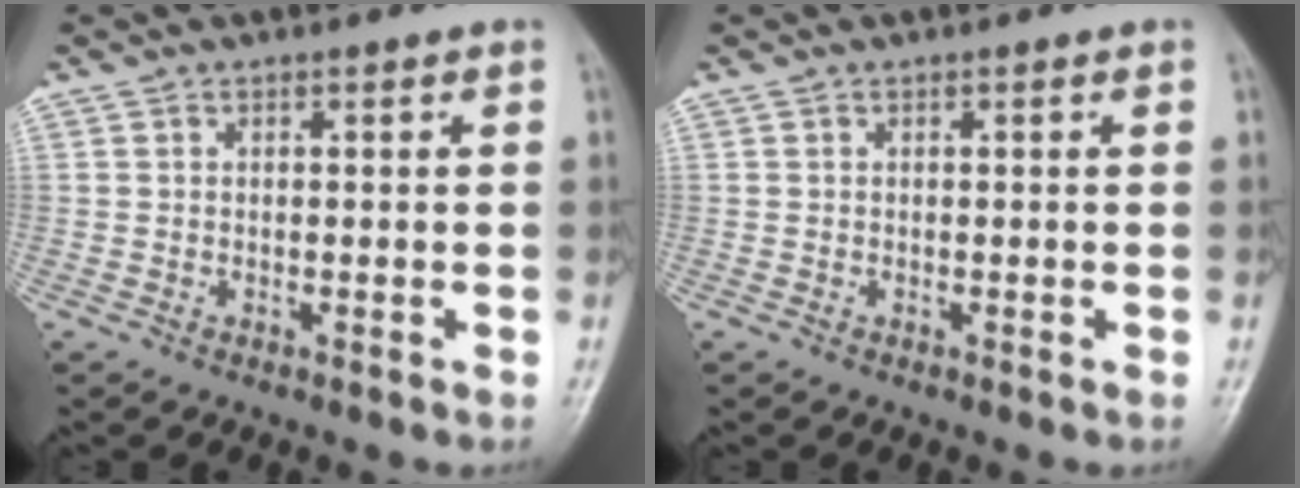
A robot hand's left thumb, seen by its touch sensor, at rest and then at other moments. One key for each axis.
{"total": 0.0}